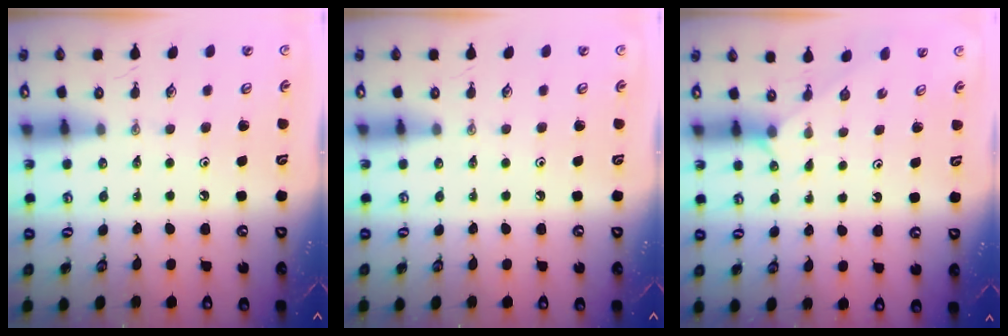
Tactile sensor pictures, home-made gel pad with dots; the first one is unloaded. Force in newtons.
{"total": 0.0}
{"total": 2.0, "press": 1.9, "slide": 0.4}